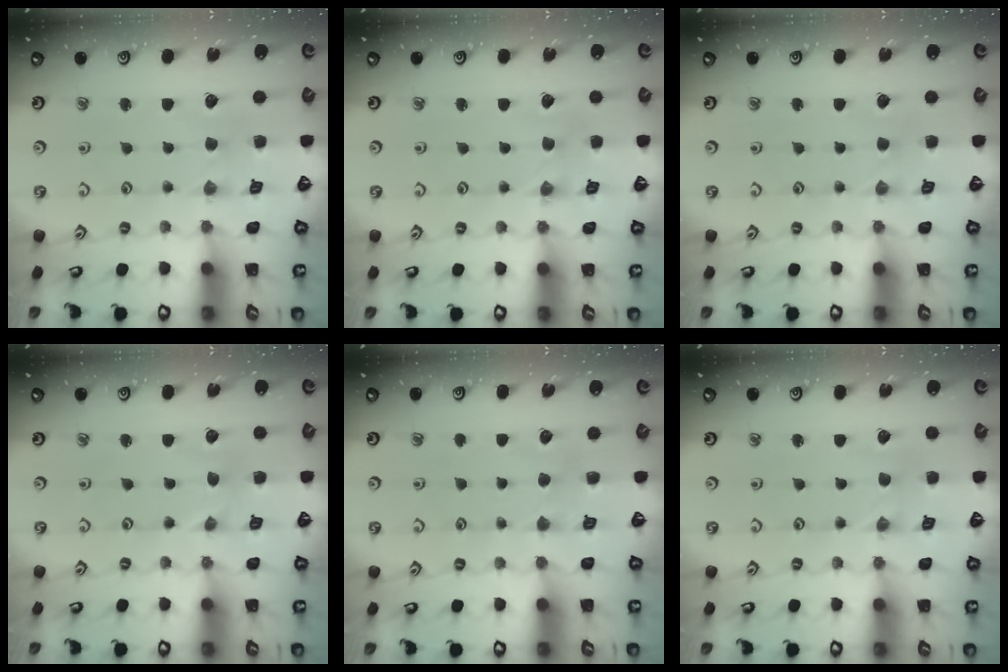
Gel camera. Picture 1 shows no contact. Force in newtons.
{"total": 0.0}
{"total": 1.2, "press": 1.2, "slide": 0.3}
{"total": 0.0}
{"total": 3.3, "press": 3.3, "slide": 0.6}
{"total": 0.0}